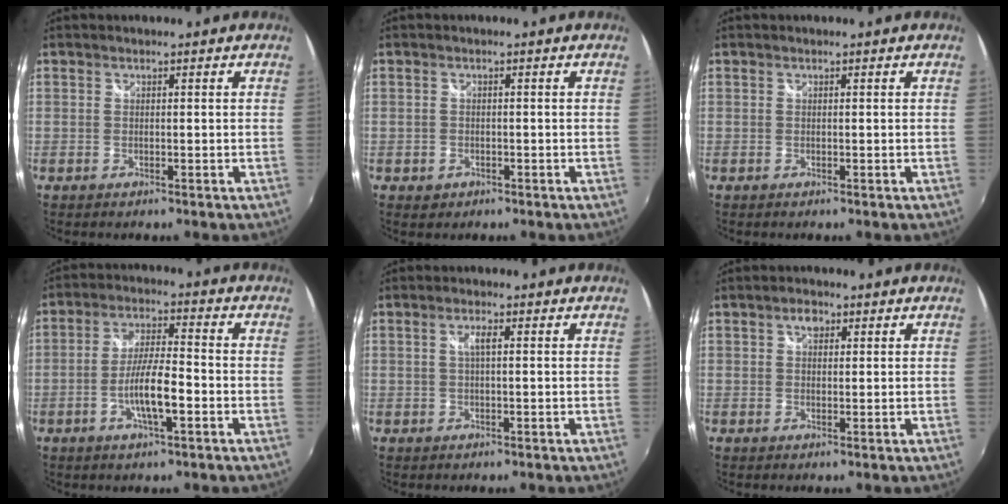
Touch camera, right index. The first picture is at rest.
{"total": 1.8, "force": [-0.8, 1.5, 0.7], "torque": [-0.015, 0.000, -0.009]}
{"total": 0.0}
{"total": 8.3, "force": [-3.1, 1.4, 7.5], "torque": [-0.146, 0.000, -0.054]}
{"total": 2.0, "force": [0.3, 0.2, 1.9], "torque": [-0.035, 0.003, 0.003]}
{"total": 2.2, "force": [1.0, 1.4, 1.3], "torque": [-0.018, 0.008, 0.015]}